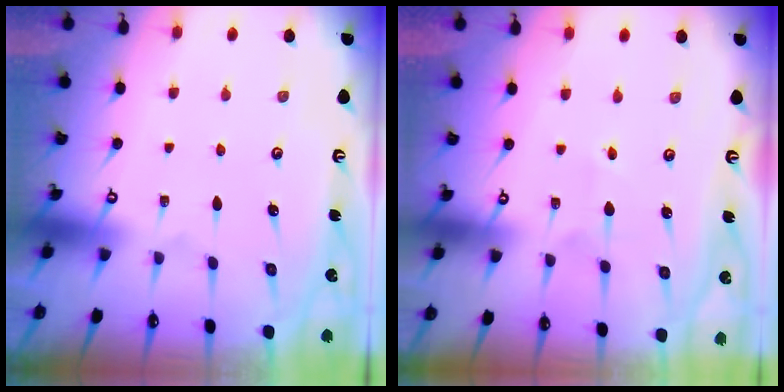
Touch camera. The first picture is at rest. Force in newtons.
{"total": 2.9, "press": 2.8, "slide": 0.4}